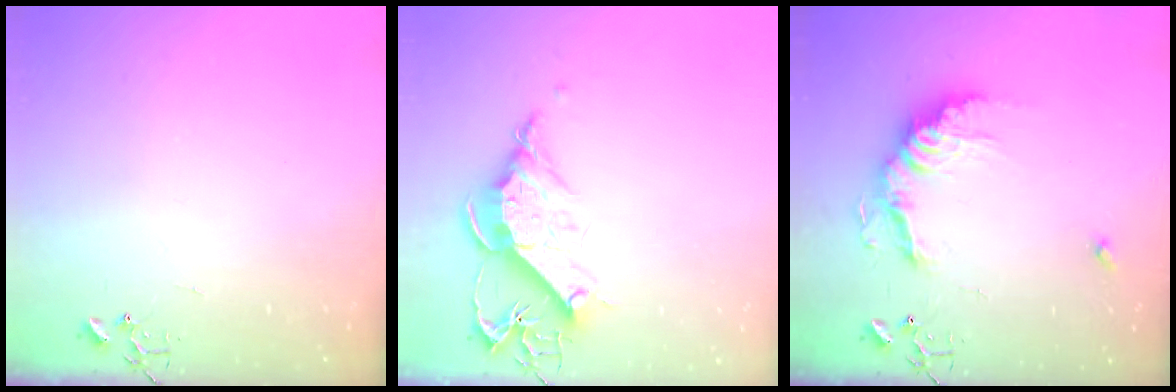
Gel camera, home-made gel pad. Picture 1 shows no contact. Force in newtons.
{"total": 12.9, "press": 12.8, "slide": 1.5}
{"total": 17.3, "press": 17.2, "slide": 1.5}